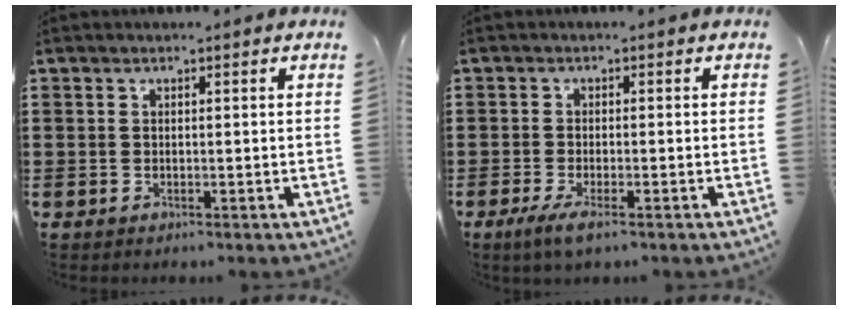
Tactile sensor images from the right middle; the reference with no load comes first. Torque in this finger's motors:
{"motor_torque": [2.14, 0.00, 0.30, 0.09]}